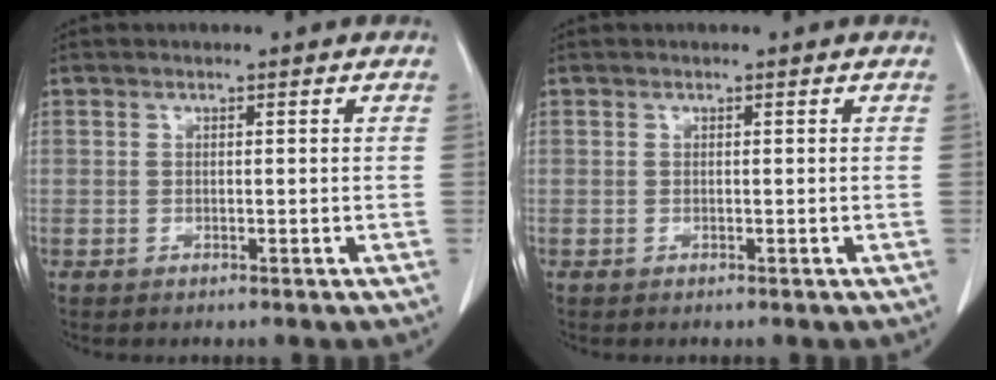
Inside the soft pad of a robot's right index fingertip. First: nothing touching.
{"total": 0.0}